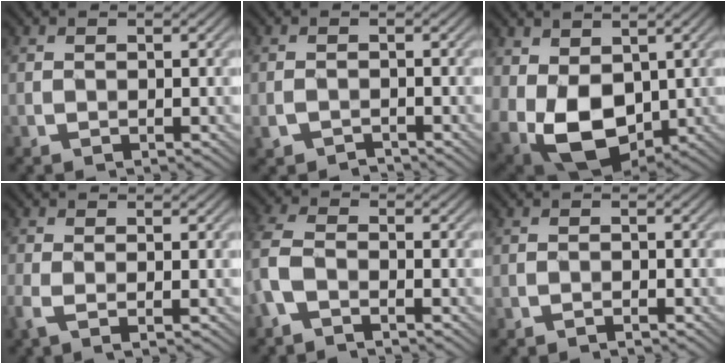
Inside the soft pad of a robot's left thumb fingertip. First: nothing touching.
{"total": 2.0, "force": [-1.5, 0.9, 0.9], "torque": [-0.021, -0.001, -0.032]}
{"total": 12.2, "force": [-0.3, 8.1, 9.1], "torque": [-0.205, -0.036, 0.004]}
{"total": 2.2, "force": [-0.7, 0.4, 2.1], "torque": [-0.056, -0.002, -0.020]}
{"total": 3.9, "force": [-1.9, 1.7, 2.9], "torque": [-0.082, 0.001, -0.053]}
{"total": 0.7, "force": [-0.7, 0.0, 0.3], "torque": [-0.003, 0.002, -0.012]}